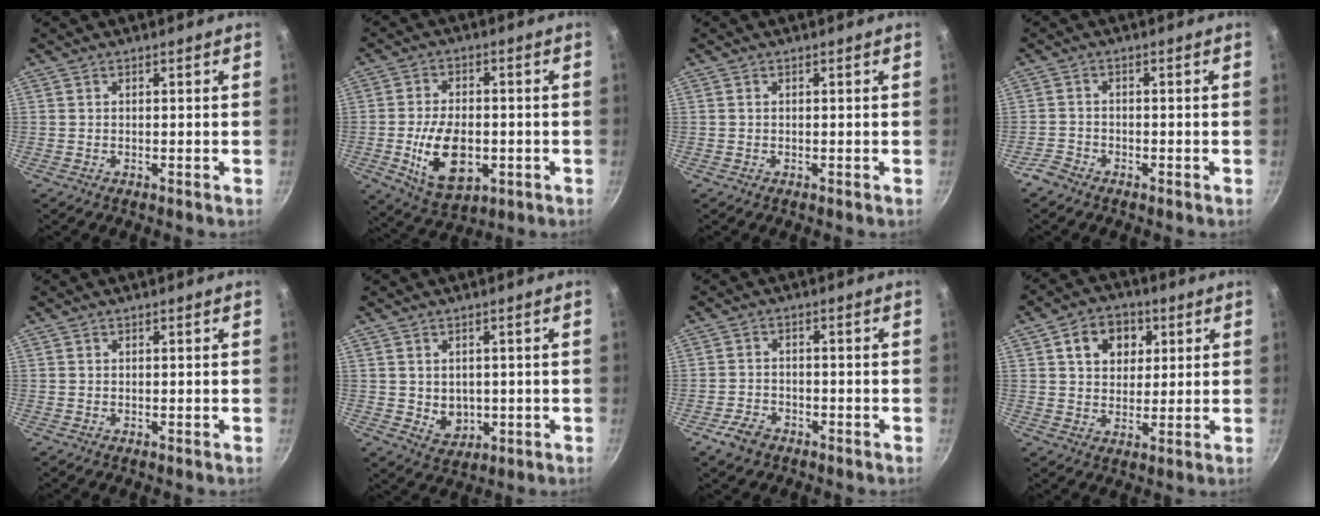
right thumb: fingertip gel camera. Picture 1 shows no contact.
{"total": 13.0, "force": [-2.8, 7.6, 10.1], "torque": [-0.164, 0.005, -0.036]}
{"total": 0.0}
{"total": 2.6, "force": [-2.1, 1.2, 0.6], "torque": [-0.017, 0.020, -0.043]}
{"total": 0.0}
{"total": 5.0, "force": [0.0, 4.1, 2.9], "torque": [-0.027, -0.008, 0.011]}
{"total": 4.4, "force": [-2.9, 2.7, 2.0], "torque": [-0.037, 0.027, -0.051]}
{"total": 8.4, "force": [3.0, 6.6, 4.3], "torque": [-0.040, 0.002, 0.042]}